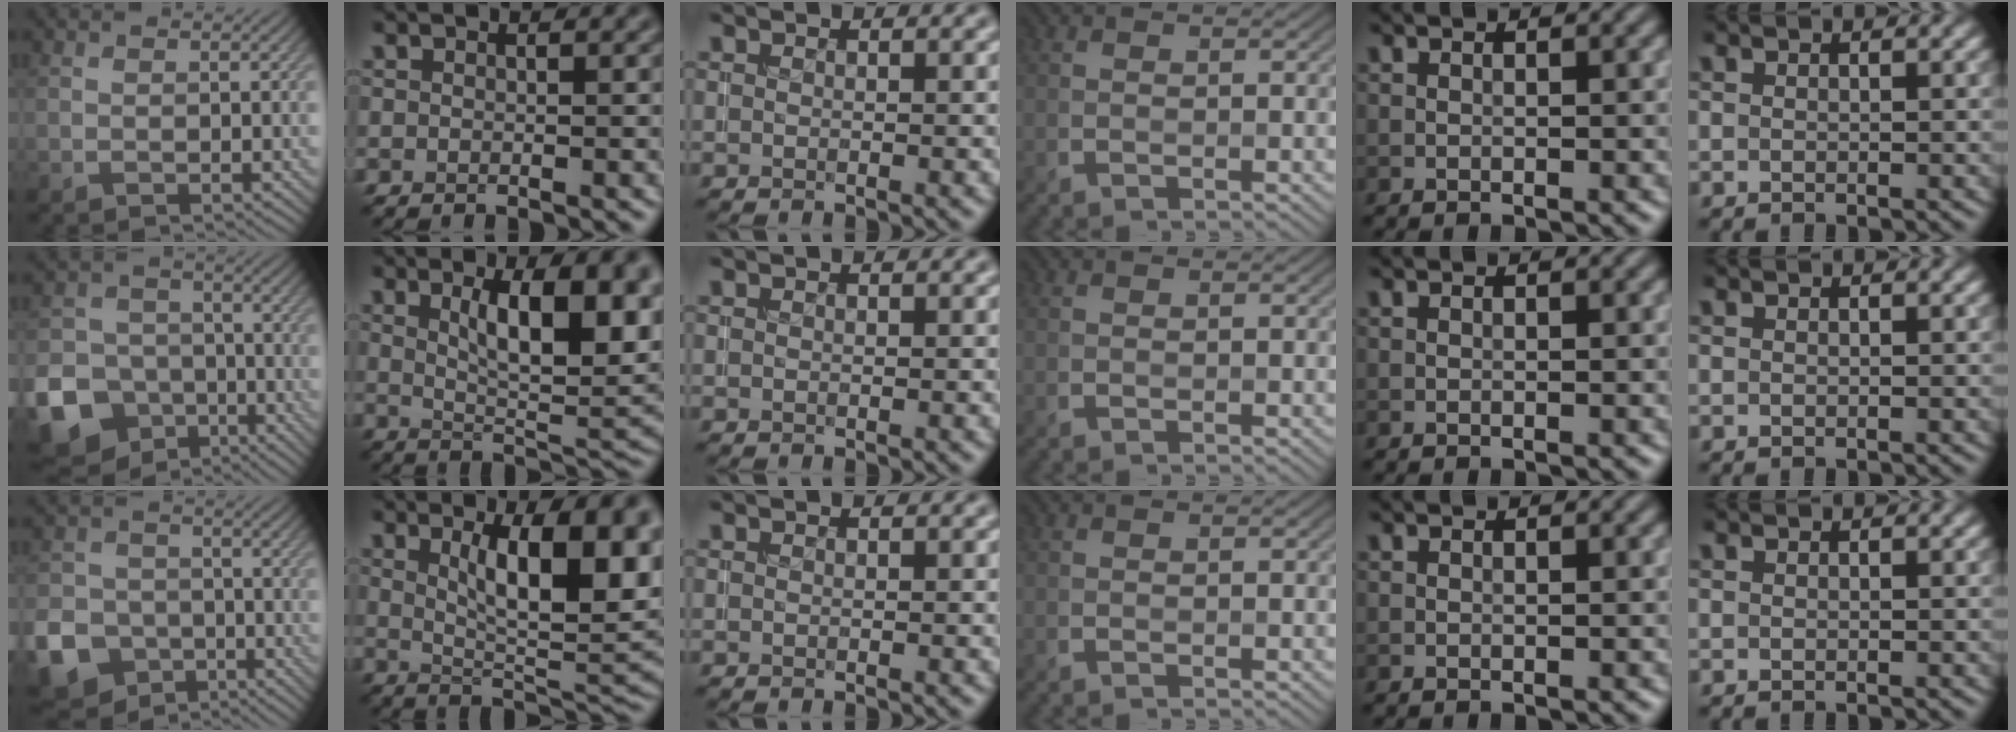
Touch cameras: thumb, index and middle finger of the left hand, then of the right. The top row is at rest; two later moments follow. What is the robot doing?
{"motion": "insert", "object": "coin"}